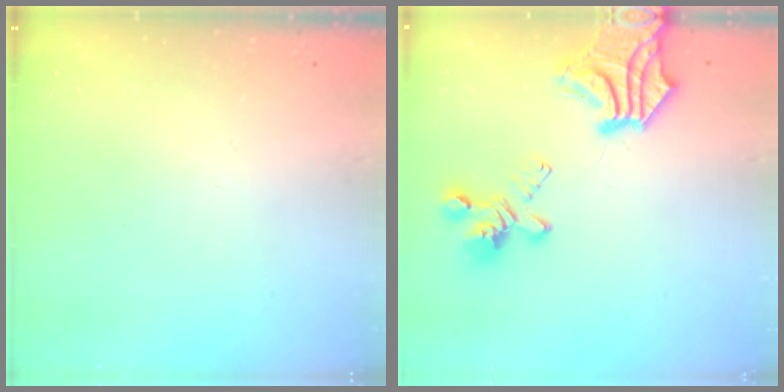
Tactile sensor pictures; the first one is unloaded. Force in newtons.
{"total": 11.1, "press": 10.7, "slide": 2.8}